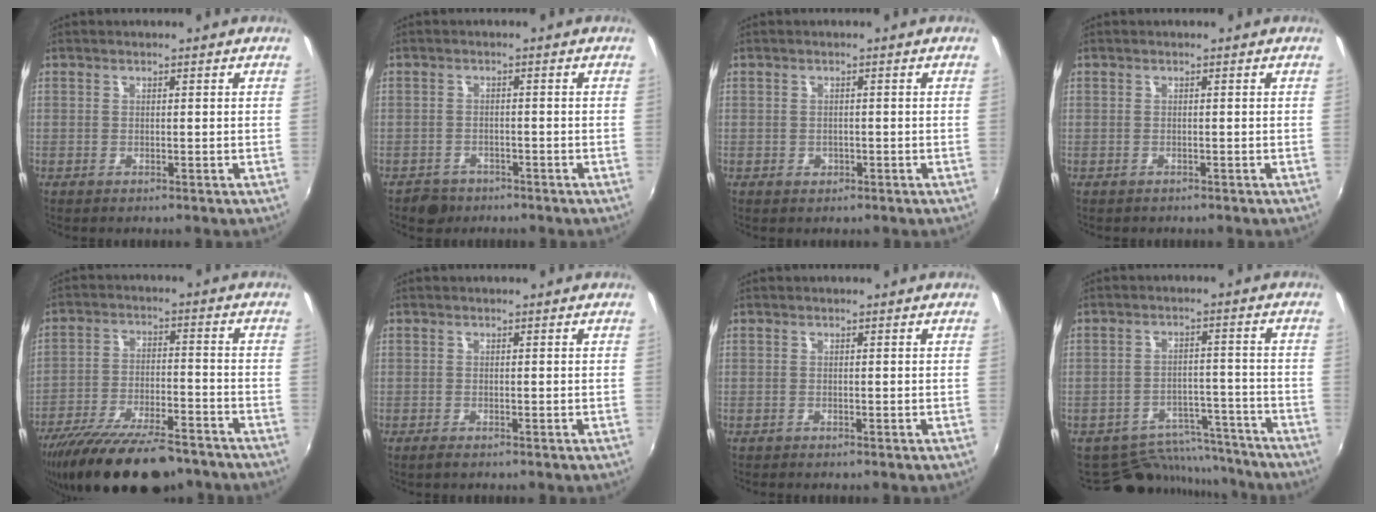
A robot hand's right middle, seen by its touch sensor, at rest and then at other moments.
{"total": 4.0, "force": [-2.9, 2.6, 0.8], "torque": [-0.031, 0.000, -0.047]}
{"total": 1.5, "force": [-0.5, 1.3, 0.4], "torque": [-0.006, -0.002, -0.006]}
{"total": 0.6, "force": [-0.4, 0.4, -0.1], "torque": [0.000, -0.001, -0.005]}
{"total": 20.3, "force": [-16.3, 5.9, 10.5], "torque": [-0.203, -0.038, -0.251]}
{"total": 0.8, "force": [-0.6, 0.3, 0.4], "torque": [-0.009, -0.004, -0.013]}
{"total": 0.0}
{"total": 12.4, "force": [-11.1, 5.0, 2.2], "torque": [-0.048, 0.030, -0.144]}